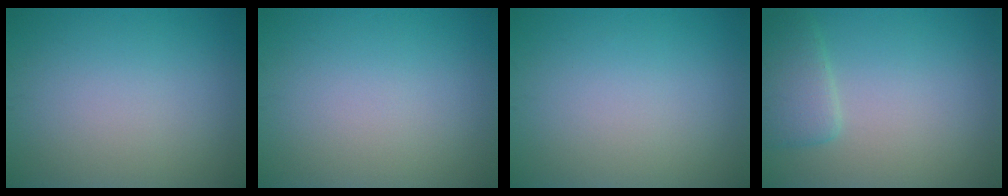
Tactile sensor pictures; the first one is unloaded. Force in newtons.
{"total": 0.0}
{"total": 0.0}
{"total": 2.9, "press": 2.9, "slide": 0.3}